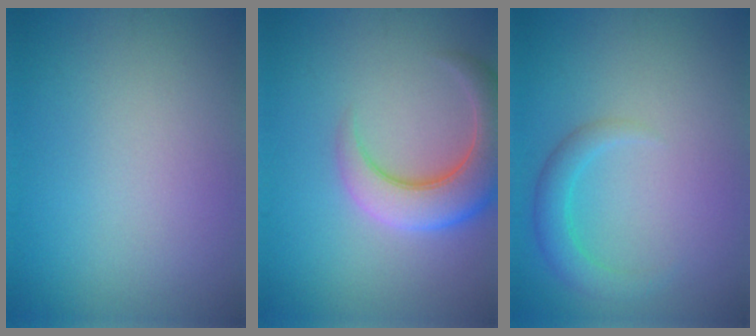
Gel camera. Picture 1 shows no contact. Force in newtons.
{"total": 6.3, "press": 6.3, "slide": 0.6}
{"total": 2.4, "press": 2.4, "slide": 0.1}